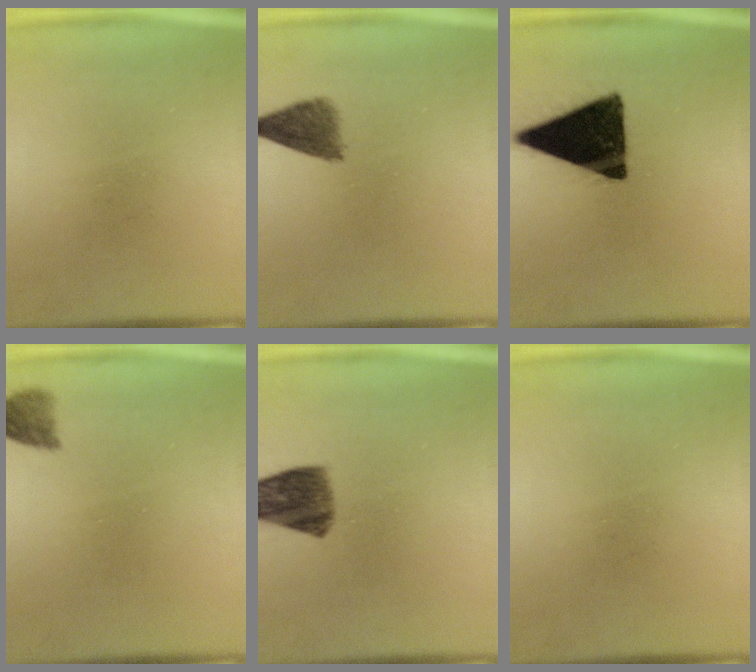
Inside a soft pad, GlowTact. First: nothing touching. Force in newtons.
{"total": 4.0}
{"total": 17.1}
{"total": 2.5}
{"total": 8.1}
{"total": 0.0}